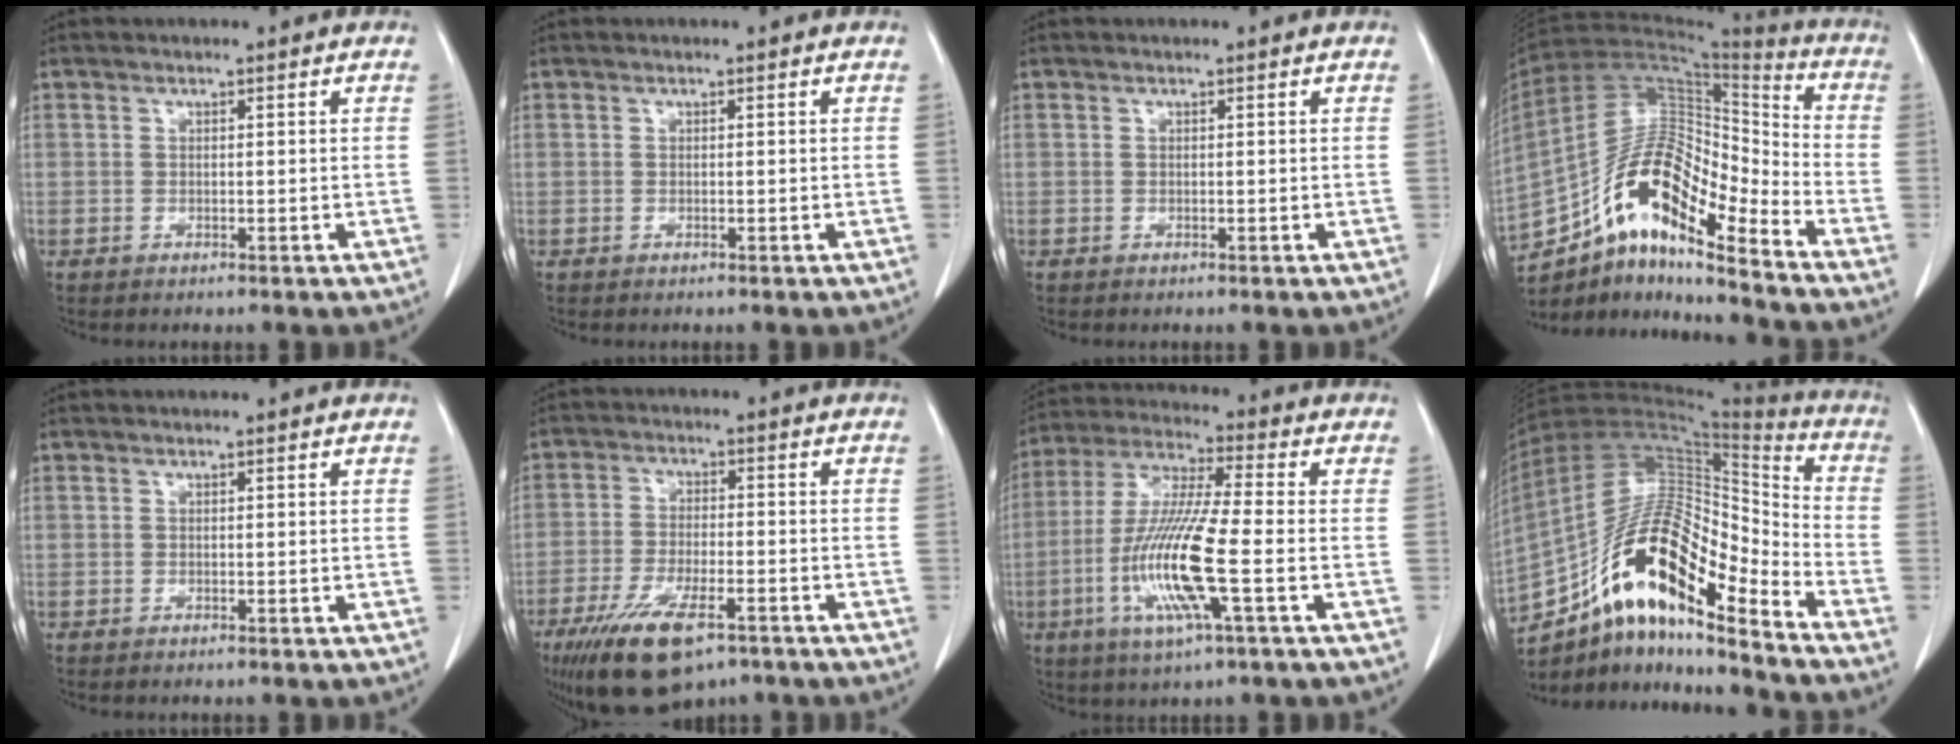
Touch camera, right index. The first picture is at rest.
{"total": 0.0}
{"total": 0.0}
{"total": 16.0, "force": [-10.6, 4.2, 11.3], "torque": [-0.198, 0.044, -0.180]}
{"total": 0.0}
{"total": 12.3, "force": [-7.8, 4.1, 8.7], "torque": [-0.161, -0.020, -0.128]}
{"total": 14.3, "force": [-3.7, 0.6, 13.8], "torque": [-0.288, -0.013, -0.076]}
{"total": 19.4, "force": [-11.6, 4.9, 14.7], "torque": [-0.270, 0.030, -0.197]}